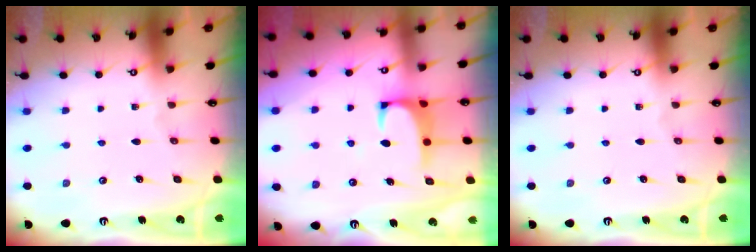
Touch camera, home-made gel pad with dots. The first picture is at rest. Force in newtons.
{"total": 1.2, "press": 1.1, "slide": 0.5}
{"total": 0.0}